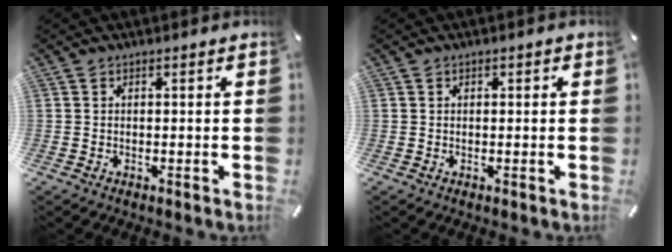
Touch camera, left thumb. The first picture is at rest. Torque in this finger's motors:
{"motor_torque": [-0.03, -0.08, -0.23, -0.13, -0.05]}